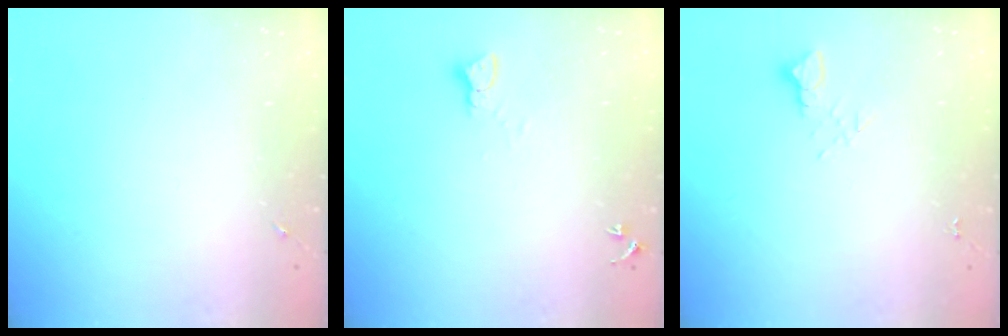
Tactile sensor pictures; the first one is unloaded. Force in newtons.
{"total": 2.3, "press": 2.3, "slide": 0.2}
{"total": 2.7, "press": 2.7, "slide": 0.2}